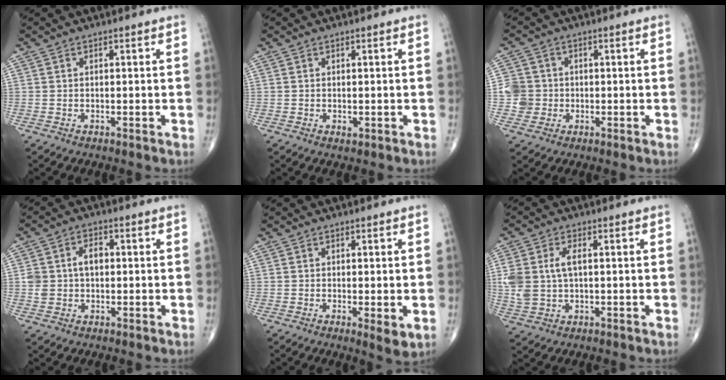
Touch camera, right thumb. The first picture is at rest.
{"total": 0.9, "force": [-0.1, 0.6, 0.6], "torque": [-0.009, -0.002, -0.001]}
{"total": 4.8, "force": [-0.6, 4.7, 0.6], "torque": [0.014, 0.008, -0.015]}
{"total": 5.9, "force": [0.6, 3.8, 4.5], "torque": [-0.087, 0.016, 0.013]}
{"total": 3.3, "force": [-0.5, 0.9, 3.1], "torque": [-0.051, -0.013, -0.010]}
{"total": 7.1, "force": [0.9, 4.1, 5.8], "torque": [-0.136, 0.008, 0.022]}